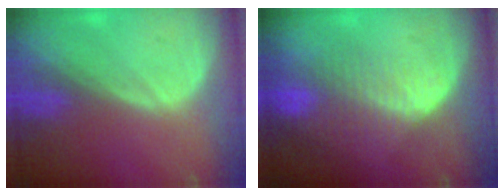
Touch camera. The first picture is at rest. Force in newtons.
{"total": 8.5, "press": 7.3, "slide": 4.4}